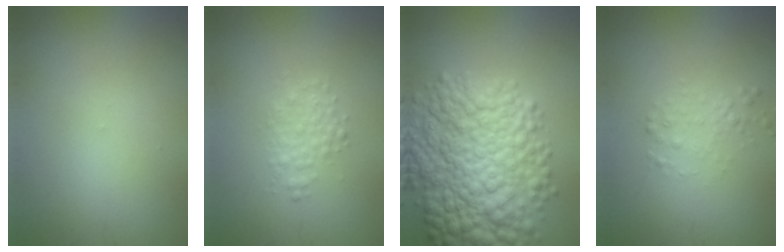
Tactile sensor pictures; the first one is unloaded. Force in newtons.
{"total": 2.0, "press": 2.0, "slide": 0.0}
{"total": 10.6, "press": 10.6, "slide": 0.2}
{"total": 1.4, "press": 1.4, "slide": 0.1}